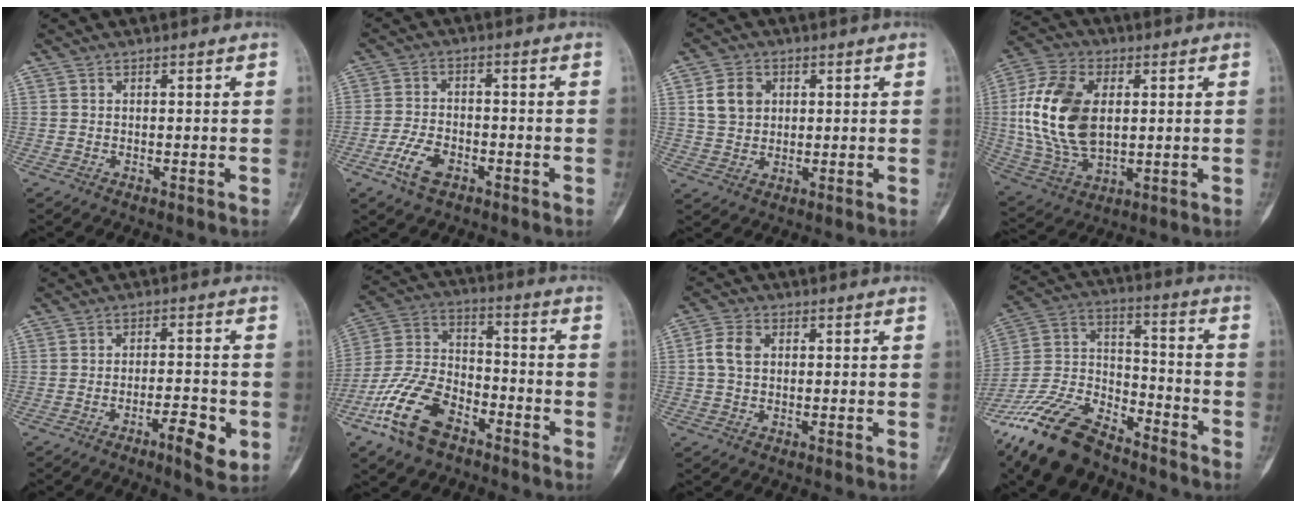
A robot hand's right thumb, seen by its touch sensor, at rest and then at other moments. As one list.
[{"total": 6.4, "force": [-3.4, 3.6, 4.1], "torque": [-0.079, 0.015, -0.065]}, {"total": 6.4, "force": [1.8, 5.2, 3.4], "torque": [-0.044, -0.004, 0.032]}, {"total": 18.6, "force": [2.2, 11.5, 14.4], "torque": [-0.282, -0.006, 0.045]}, {"total": 6.7, "force": [-2.7, 1.8, 5.9], "torque": [-0.087, 0.011, -0.041]}, {"total": 15.3, "force": [-8.7, 8.5, 9.4], "torque": [-0.186, 0.053, -0.174]}, {"total": 4.6, "force": [0.6, 3.4, 3.1], "torque": [-0.064, 0.010, 0.007]}, {"total": 19.7, "force": [-14.8, 8.5, 9.8], "torque": [-0.200, 0.064, -0.281]}]